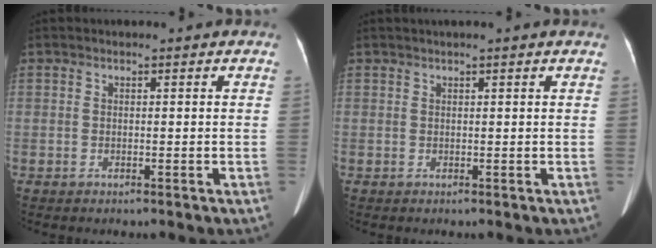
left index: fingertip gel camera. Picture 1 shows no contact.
{"total": 1.3, "force": [0.9, -0.4, 0.8], "torque": [-0.018, 0.011, 0.023]}